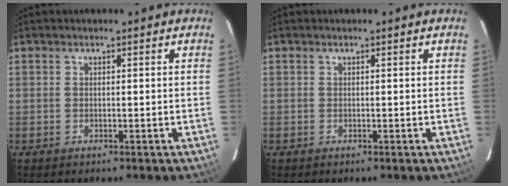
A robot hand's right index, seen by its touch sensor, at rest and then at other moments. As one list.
[{"total": 0.0}]